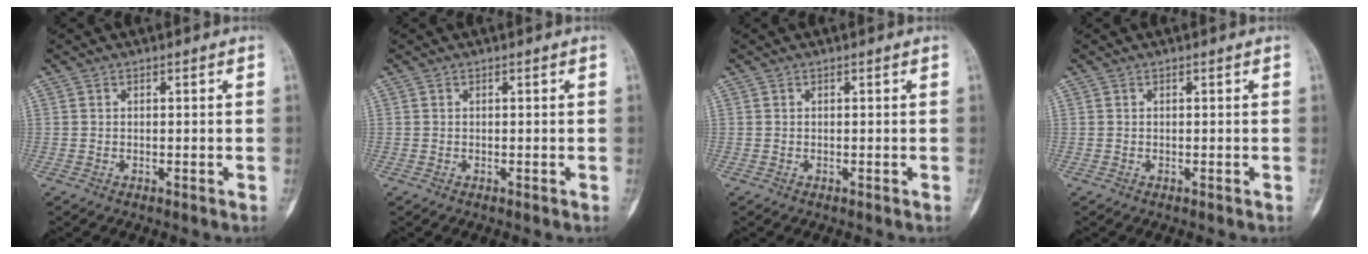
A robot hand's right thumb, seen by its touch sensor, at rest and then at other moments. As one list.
[{"total": 0.0}, {"total": 0.0}, {"total": 0.0}]